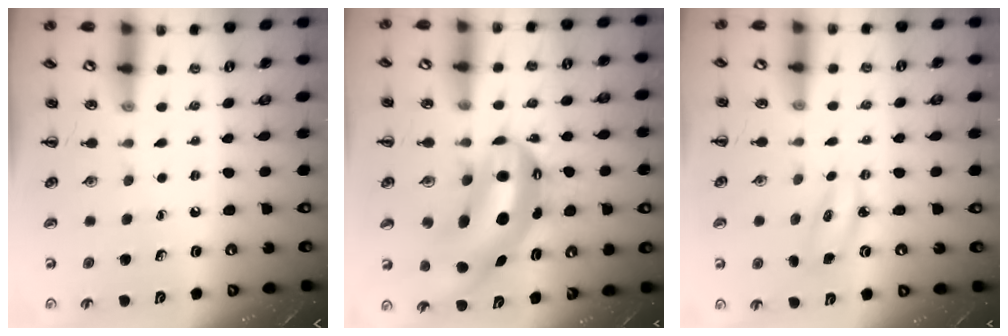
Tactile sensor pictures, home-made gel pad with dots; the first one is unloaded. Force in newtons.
{"total": 12.9, "press": 12.5, "slide": 3.4}
{"total": 4.1, "press": 4.0, "slide": 0.9}